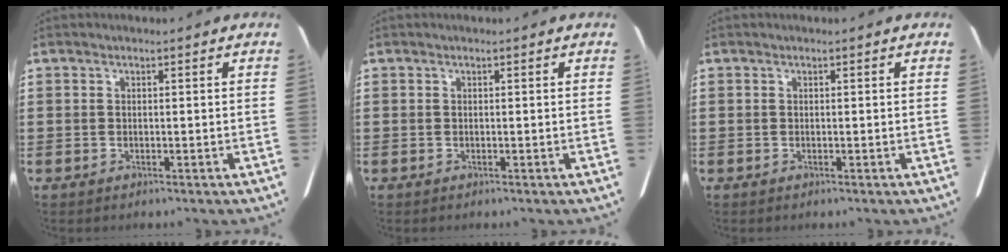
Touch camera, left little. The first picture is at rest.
{"total": 0.0}
{"total": 0.0}